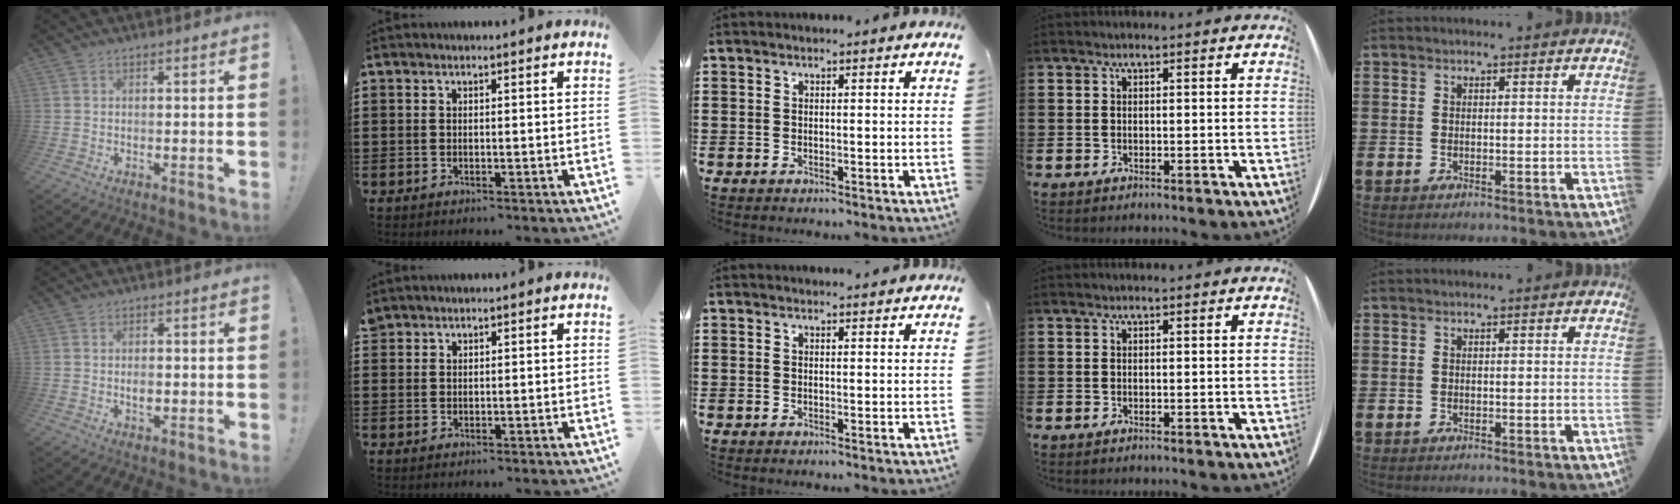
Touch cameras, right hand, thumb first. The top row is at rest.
{"thumb": {"total": 2.4, "force": [-0.5, 1.3, 1.9], "torque": [-0.019, -0.003, -0.010]}, "index": {"total": 1.1, "force": [1.0, 0.4, -0.2], "torque": [0.001, 0.001, 0.020]}, "middle": {"total": 1.1, "force": [1.1, -0.1, 0.1], "torque": [0.004, -0.006, 0.020]}}